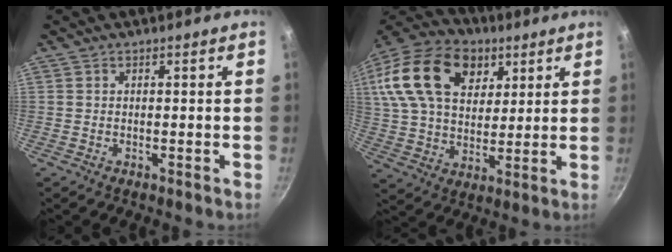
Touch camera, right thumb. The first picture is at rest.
{"total": 24.9, "force": [9.6, 16.7, 15.8], "torque": [-0.283, 0.008, 0.162]}